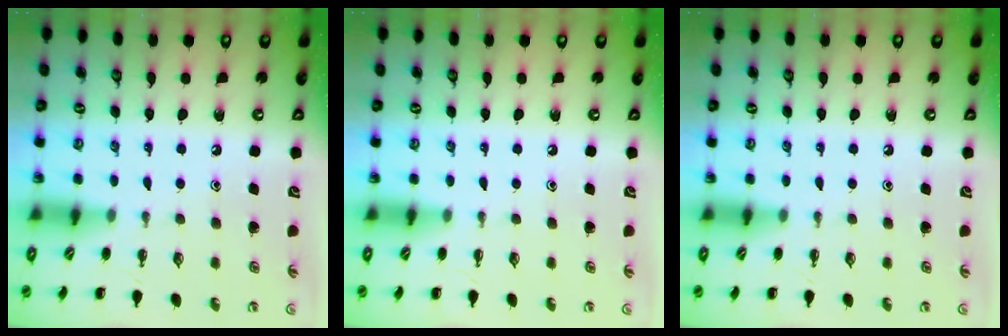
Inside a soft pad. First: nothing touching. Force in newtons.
{"total": 0.0}
{"total": 0.0}